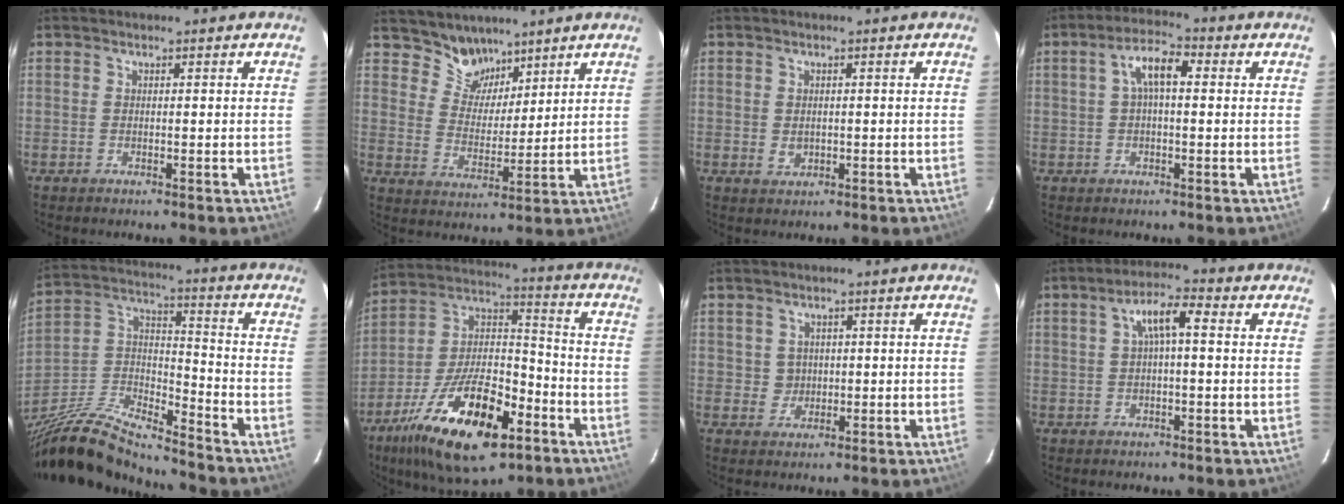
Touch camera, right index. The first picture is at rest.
{"total": 7.3, "force": [5.9, 4.1, 1.2], "torque": [-0.014, 0.002, 0.108]}
{"total": 2.0, "force": [-0.1, 1.7, 1.0], "torque": [-0.017, 0.001, 0.001]}
{"total": 6.0, "force": [1.0, 2.4, 5.4], "torque": [-0.104, 0.021, 0.017]}
{"total": 19.9, "force": [-16.6, 4.4, 9.9], "torque": [-0.216, -0.014, -0.305]}
{"total": 22.9, "force": [-11.8, 9.7, 17.0], "torque": [-0.322, -0.013, -0.195]}
{"total": 2.5, "force": [0.4, 2.5, 0.1], "torque": [0.003, 0.009, 0.010]}
{"total": 5.6, "force": [0.9, 1.6, 5.3], "torque": [-0.101, 0.018, 0.020]}